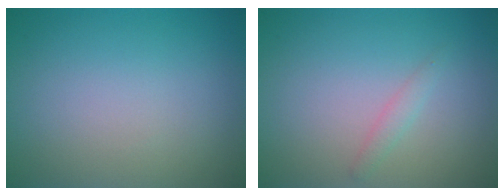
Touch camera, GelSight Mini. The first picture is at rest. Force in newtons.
{"total": 0.9, "press": 0.9, "slide": 0.0}